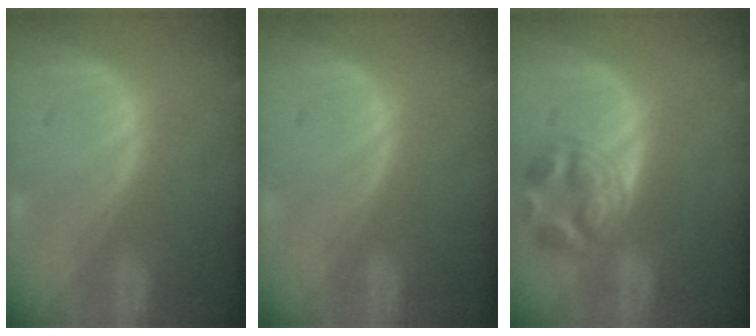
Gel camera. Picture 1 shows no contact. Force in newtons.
{"total": 0.0}
{"total": 6.0, "press": 6.0, "slide": 0.4}